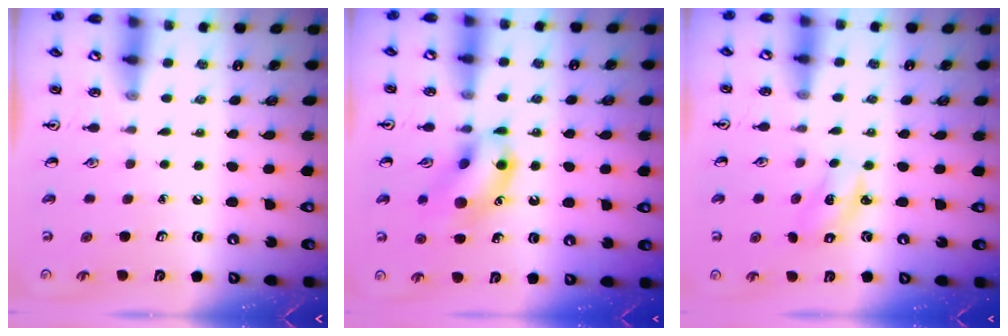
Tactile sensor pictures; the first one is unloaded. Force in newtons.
{"total": 11.7, "press": 11.6, "slide": 1.6}
{"total": 2.2, "press": 2.1, "slide": 0.5}